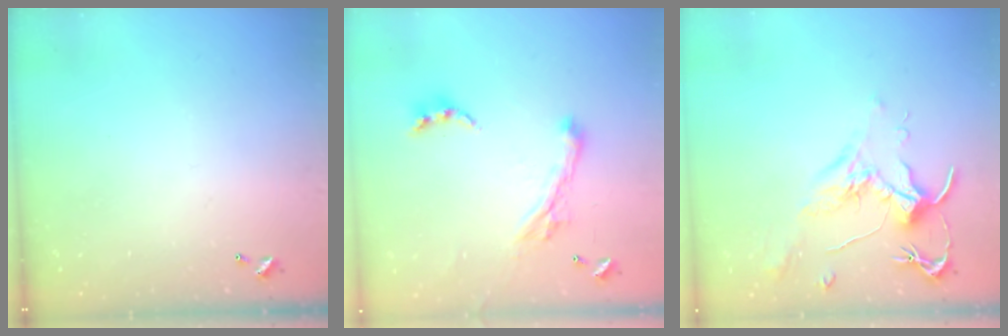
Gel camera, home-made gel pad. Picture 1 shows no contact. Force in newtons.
{"total": 2.8, "press": 2.5, "slide": 1.3}
{"total": 1.8, "press": 1.7, "slide": 0.6}